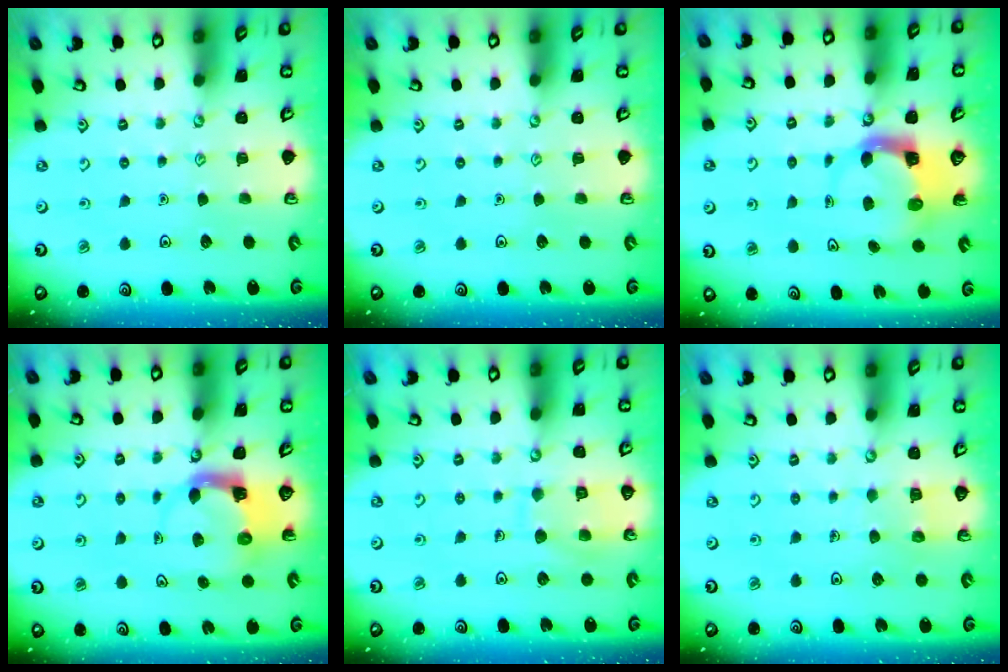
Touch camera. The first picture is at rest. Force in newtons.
{"total": 0.0}
{"total": 3.6, "press": 3.5, "slide": 0.5}
{"total": 3.9, "press": 3.8, "slide": 0.6}
{"total": 9.5, "press": 9.5, "slide": 0.8}
{"total": 3.7, "press": 3.7, "slide": 0.2}